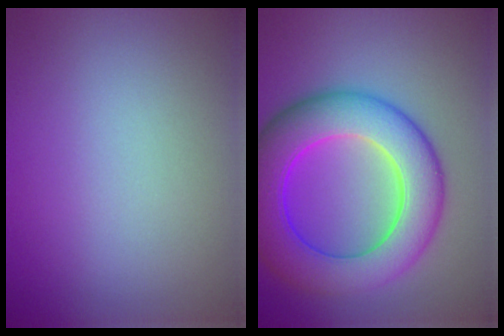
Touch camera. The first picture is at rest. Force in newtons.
{"total": 9.6, "press": 9.6, "slide": 0.2}